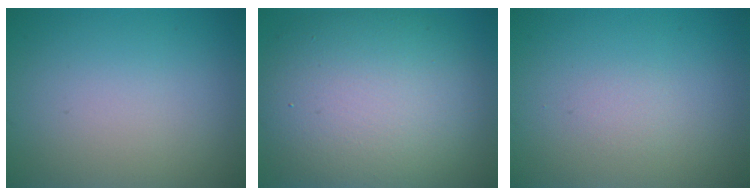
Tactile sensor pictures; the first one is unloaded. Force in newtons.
{"total": 11.9, "press": 11.9, "slide": 1.0}
{"total": 0.6, "press": 0.6, "slide": 0.1}